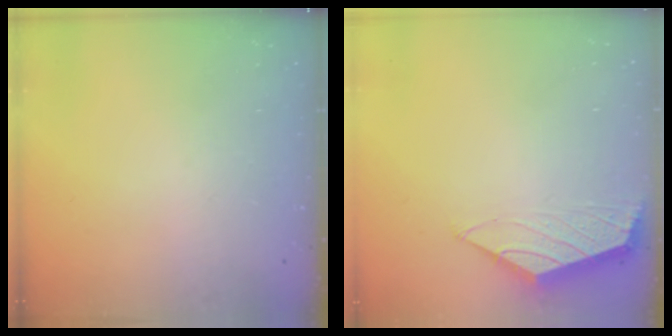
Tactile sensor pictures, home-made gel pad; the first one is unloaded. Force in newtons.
{"total": 1.5, "press": 1.4, "slide": 0.4}